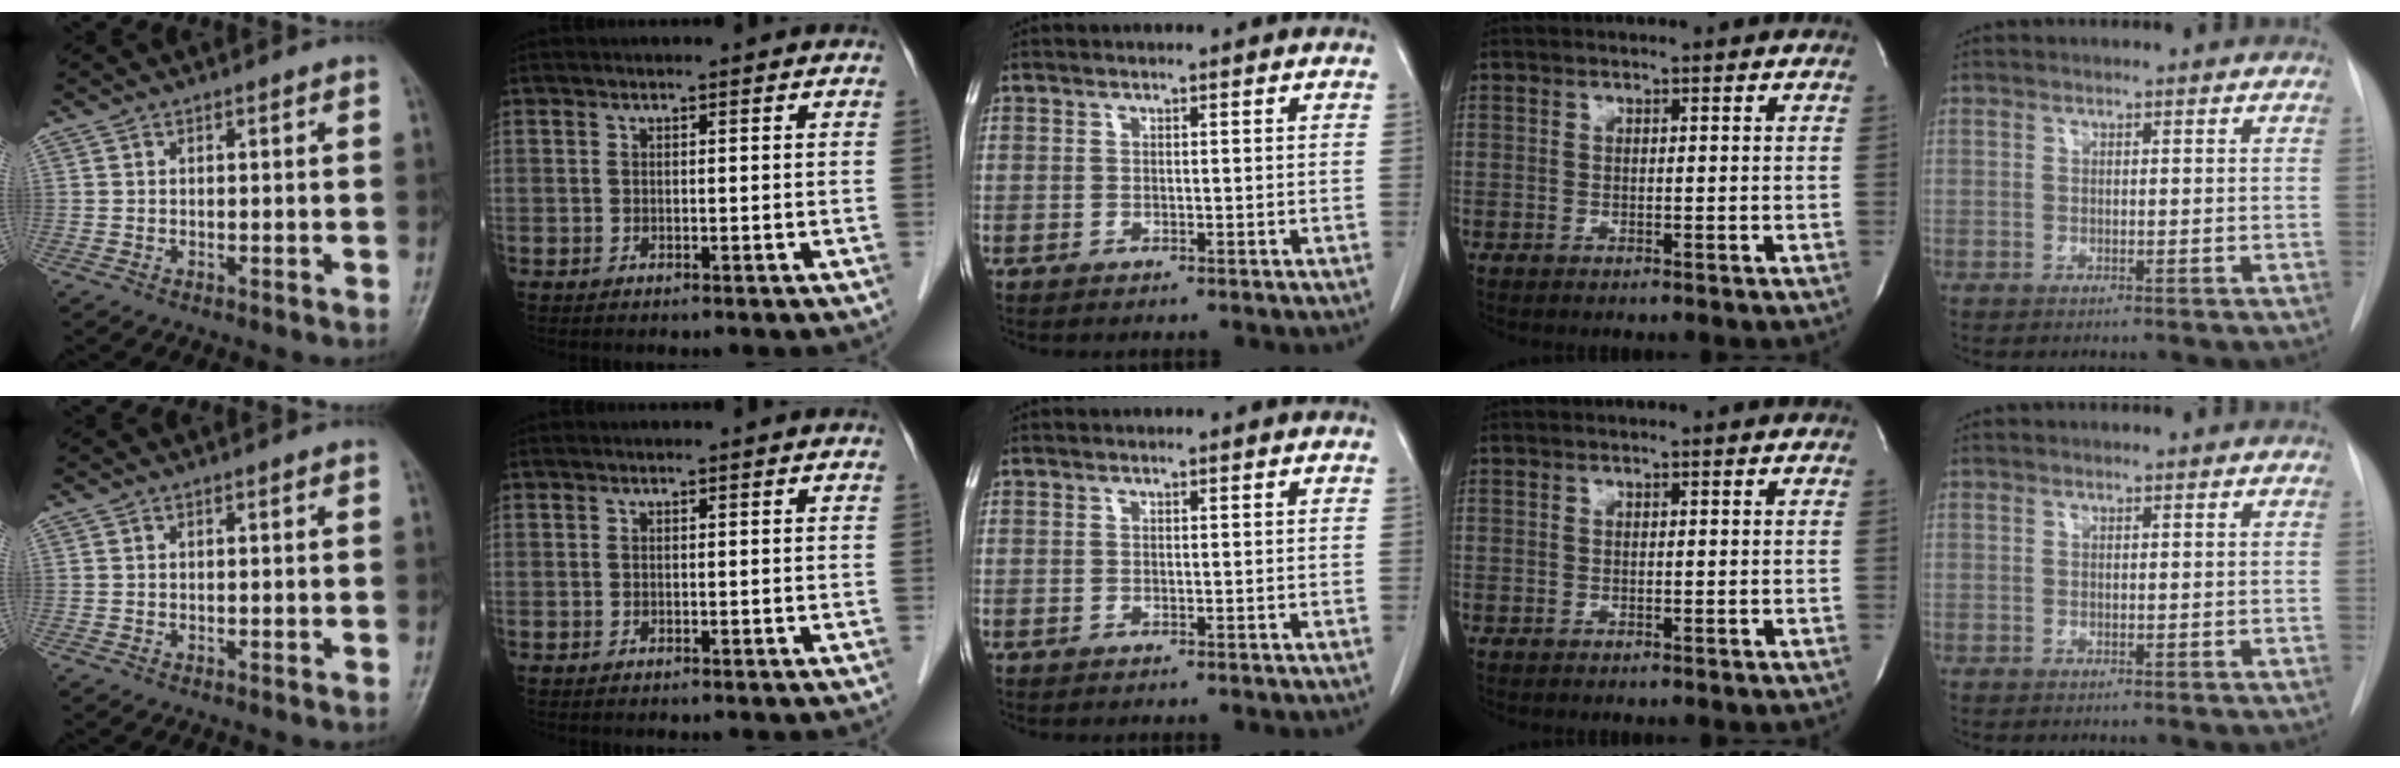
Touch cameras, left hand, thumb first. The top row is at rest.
{}